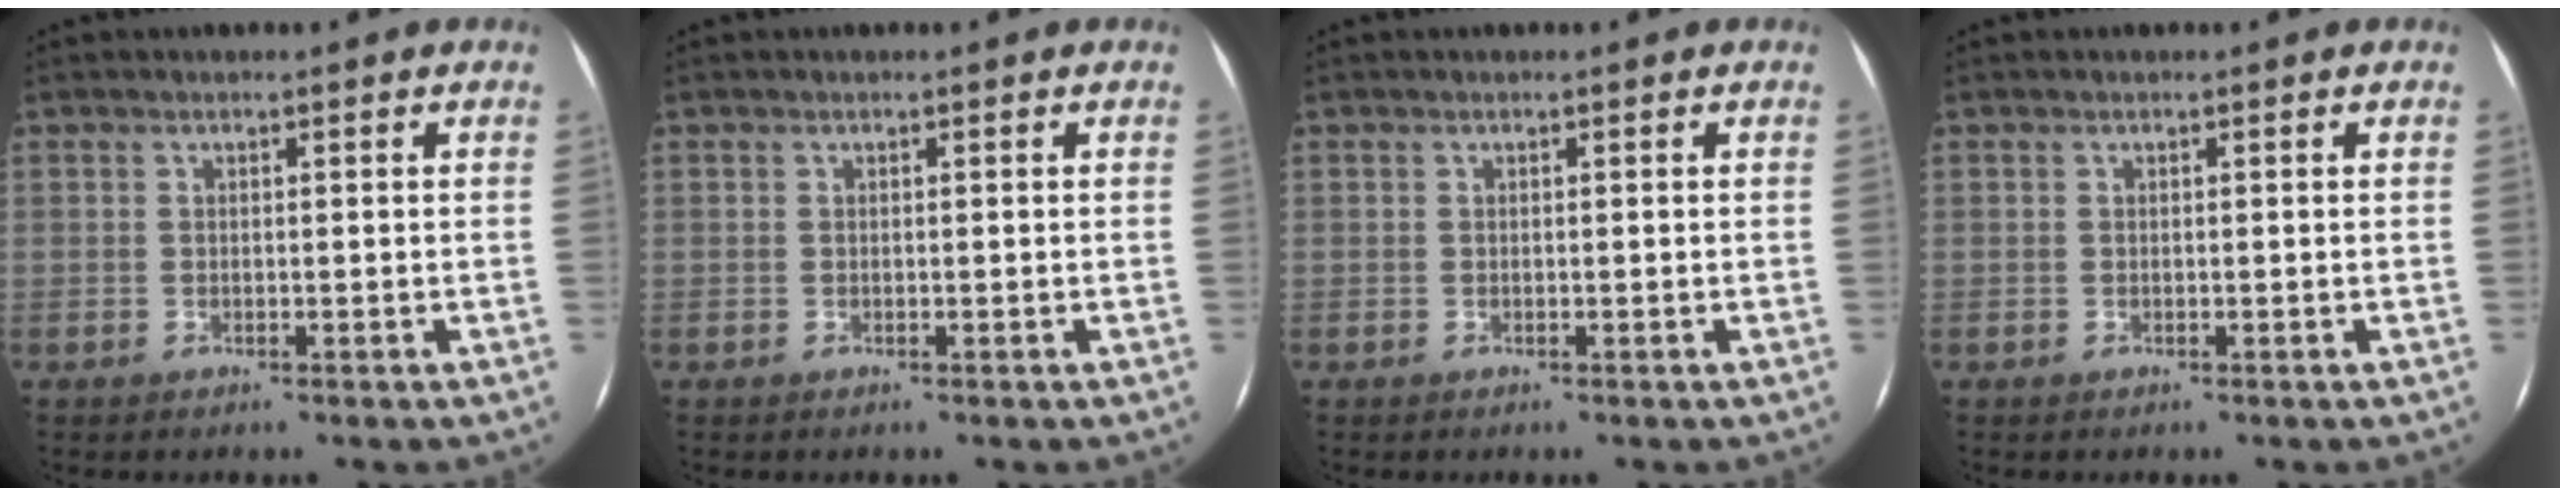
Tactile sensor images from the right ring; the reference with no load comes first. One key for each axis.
{"total": 0.0}
{"total": 0.0}
{"total": 0.0}